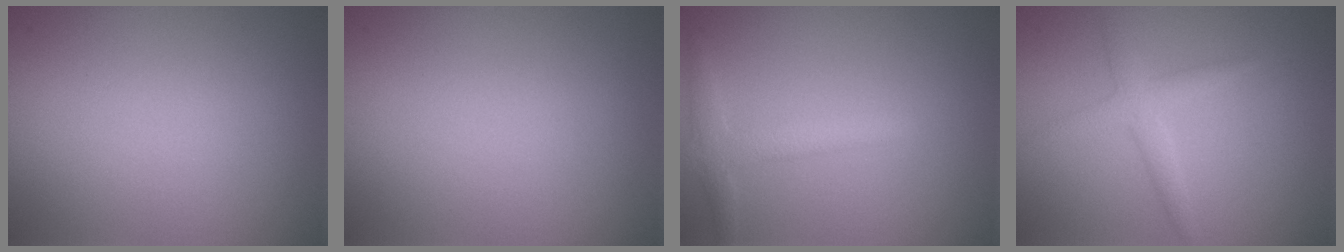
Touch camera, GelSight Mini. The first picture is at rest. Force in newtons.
{"total": 0.0}
{"total": 2.4, "press": 2.4, "slide": 0.1}
{"total": 2.0, "press": 2.0, "slide": 0.2}